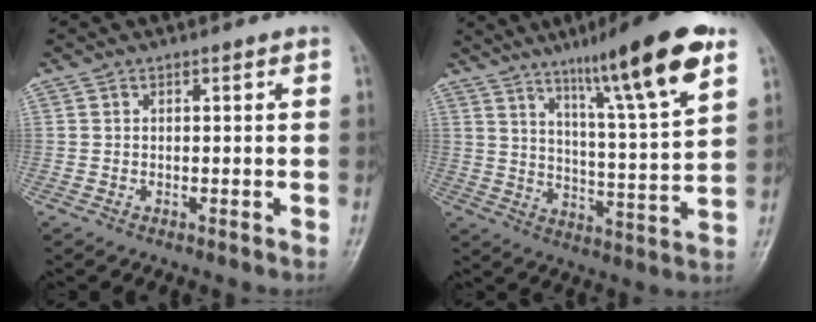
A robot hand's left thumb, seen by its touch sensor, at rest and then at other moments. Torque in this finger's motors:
{"motor_torque": [1.22, -0.21, 1.58, -1.18, 0.14]}